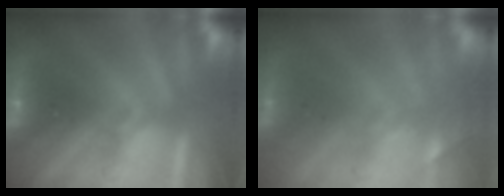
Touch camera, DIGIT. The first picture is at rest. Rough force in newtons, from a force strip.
{"total": 1.8}